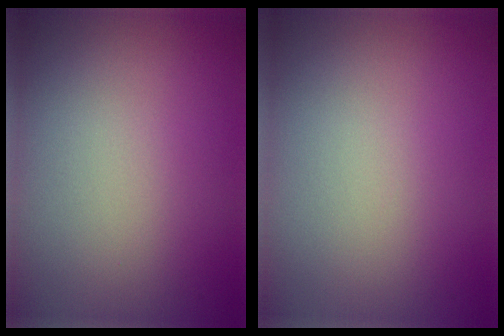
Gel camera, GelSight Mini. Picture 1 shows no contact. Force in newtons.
{"total": 0.0}